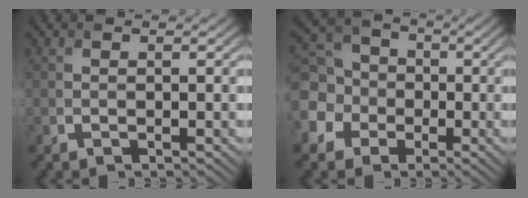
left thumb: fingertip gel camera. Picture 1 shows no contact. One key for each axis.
{"total": 9.5, "fx": -2.2, "fy": 8.4, "fz": 3.8, "tx": -0.128, "ty": -0.014, "tz": -0.073}